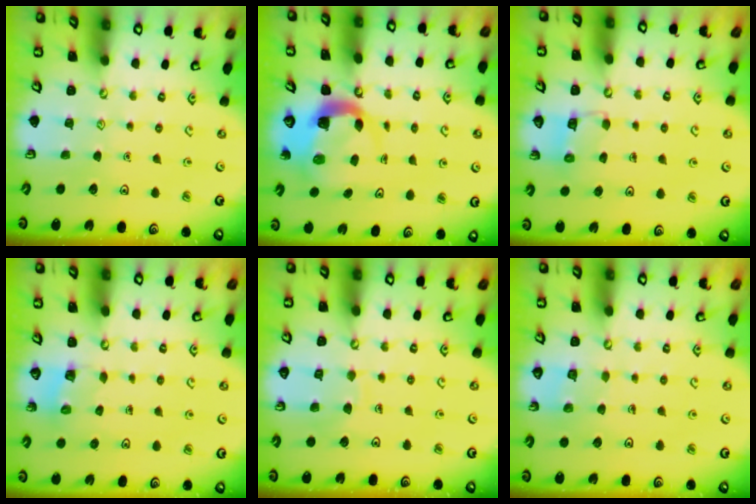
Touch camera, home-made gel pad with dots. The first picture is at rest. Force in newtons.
{"total": 4.8, "press": 4.8, "slide": 0.7}
{"total": 5.1, "press": 5.1, "slide": 0.3}
{"total": 2.6, "press": 2.6, "slide": 0.3}
{"total": 6.7, "press": 6.6, "slide": 0.7}
{"total": 2.5, "press": 2.5, "slide": 0.1}